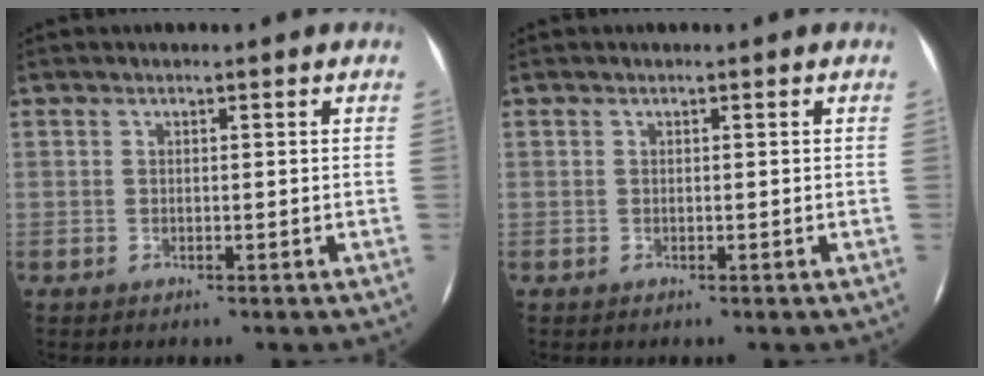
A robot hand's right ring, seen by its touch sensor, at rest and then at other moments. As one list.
[{"total": 0.0}]